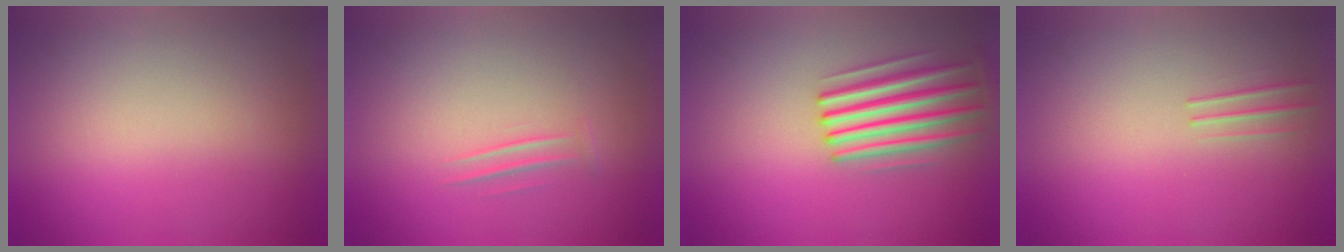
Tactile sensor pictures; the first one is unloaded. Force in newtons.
{"total": 1.1}
{"total": 4.2}
{"total": 1.2}